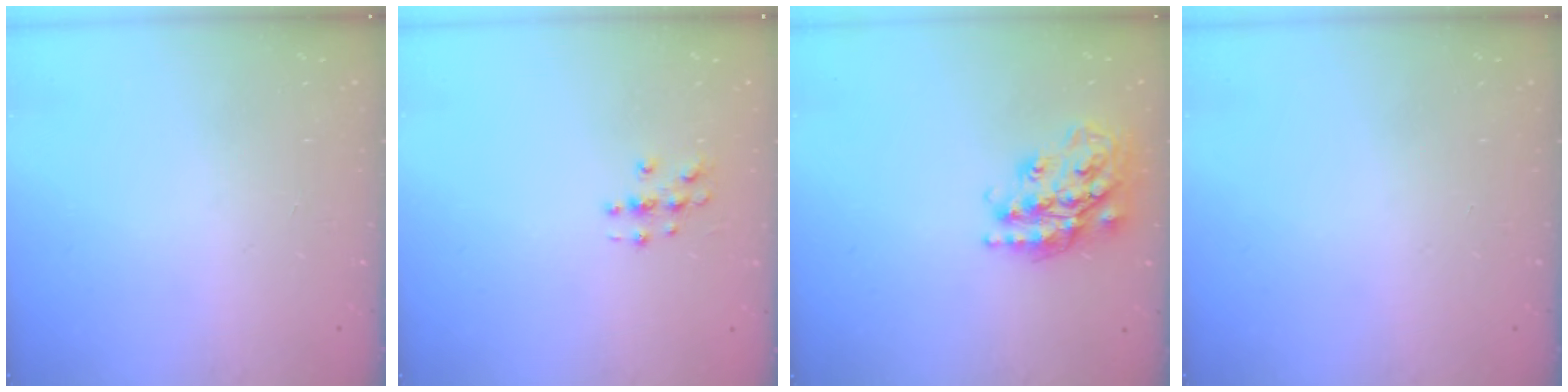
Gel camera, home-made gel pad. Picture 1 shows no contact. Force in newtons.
{"total": 3.0, "press": 3.0, "slide": 0.3}
{"total": 20.4, "press": 20.3, "slide": 1.7}
{"total": 0.0}